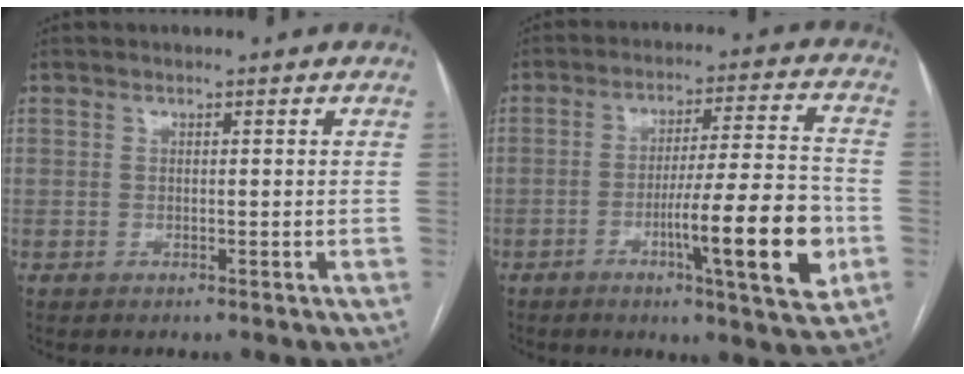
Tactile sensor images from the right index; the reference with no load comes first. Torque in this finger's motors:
{"motor_torque": [0.38, 0.10, 0.28, 0.06]}